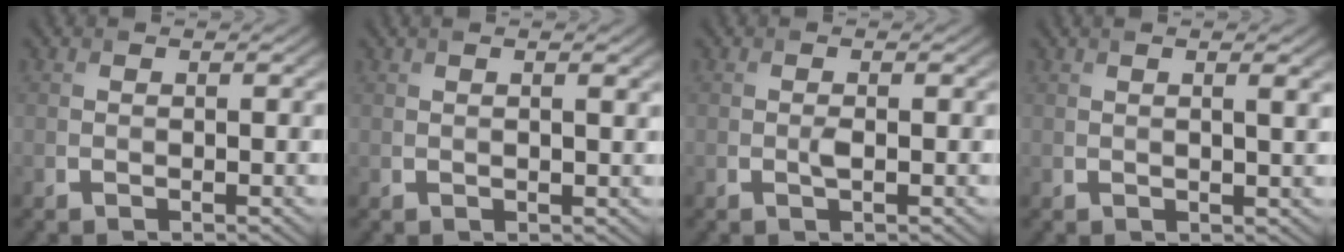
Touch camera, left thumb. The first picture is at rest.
{"total": 1.4, "force": [0.9, 0.2, 1.1], "torque": [-0.018, 0.006, 0.017]}
{"total": 0.7, "force": [0.1, 0.1, 0.7], "torque": [-0.018, 0.001, 0.005]}
{"total": 2.1, "force": [1.0, 0.4, 1.8], "torque": [-0.028, 0.007, 0.018]}